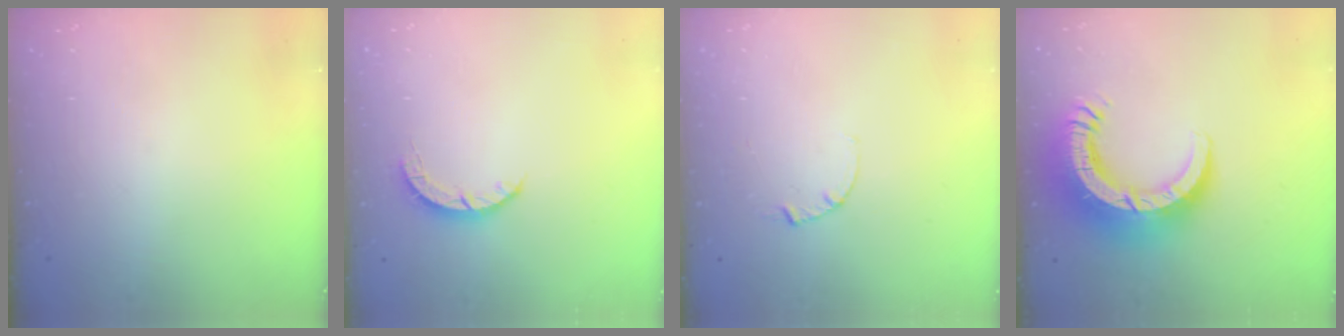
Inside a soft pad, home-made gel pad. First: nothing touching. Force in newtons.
{"total": 2.7, "press": 2.7, "slide": 0.4}
{"total": 2.5, "press": 2.5, "slide": 0.3}
{"total": 15.0, "press": 14.9, "slide": 1.6}